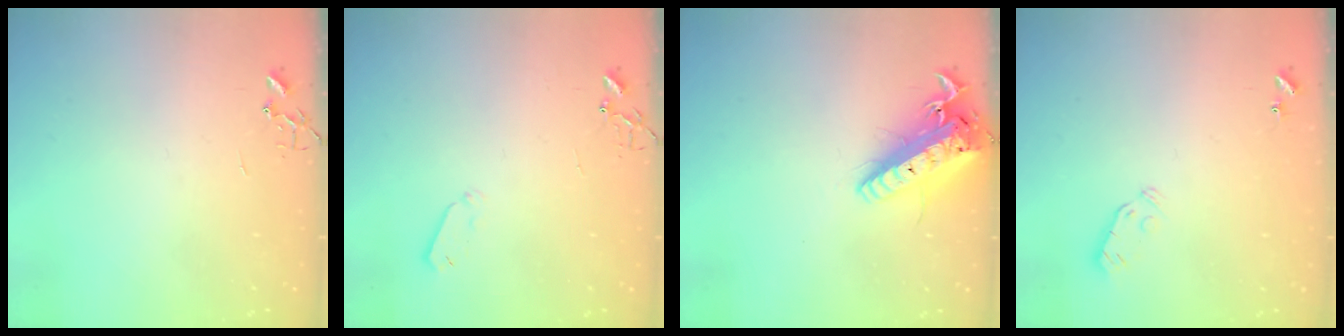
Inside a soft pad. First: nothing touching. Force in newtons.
{"total": 4.1, "press": 4.0, "slide": 0.8}
{"total": 19.8, "press": 19.4, "slide": 4.0}
{"total": 3.8, "press": 3.7, "slide": 0.8}